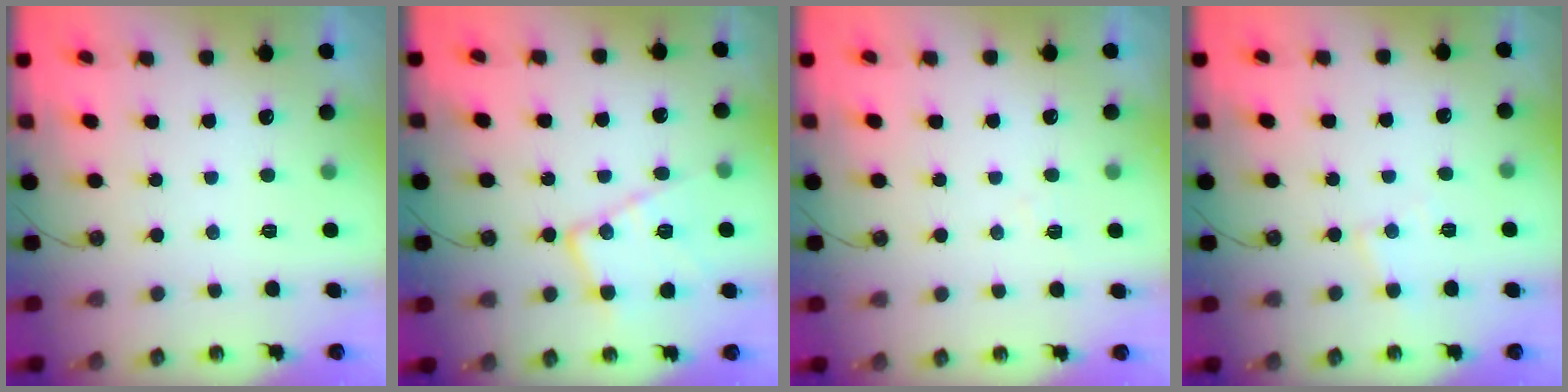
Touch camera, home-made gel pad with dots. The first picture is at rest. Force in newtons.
{"total": 14.7, "press": 14.6, "slide": 1.3}
{"total": 3.6, "press": 3.5, "slide": 0.6}
{"total": 5.5, "press": 5.5, "slide": 0.4}